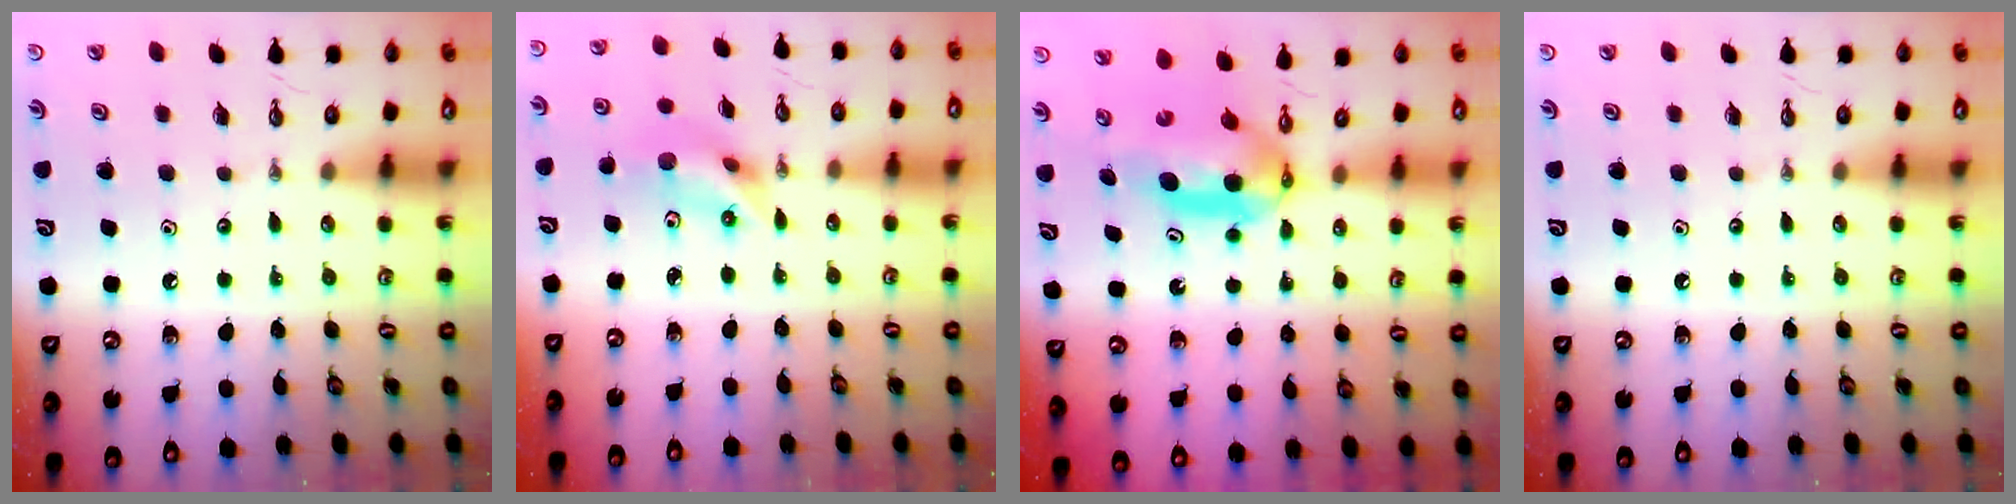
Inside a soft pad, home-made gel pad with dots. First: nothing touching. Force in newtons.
{"total": 6.6, "press": 5.9, "slide": 2.9}
{"total": 9.1, "press": 4.7, "slide": 7.8}
{"total": 0.0}